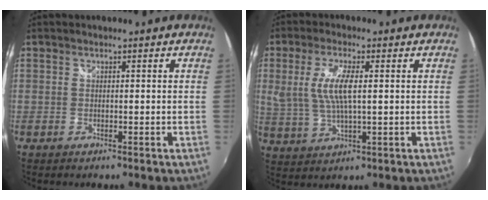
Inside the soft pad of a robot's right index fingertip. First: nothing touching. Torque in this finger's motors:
{"motor_torque": [0.32, -0.08, 0.21, 0.13]}